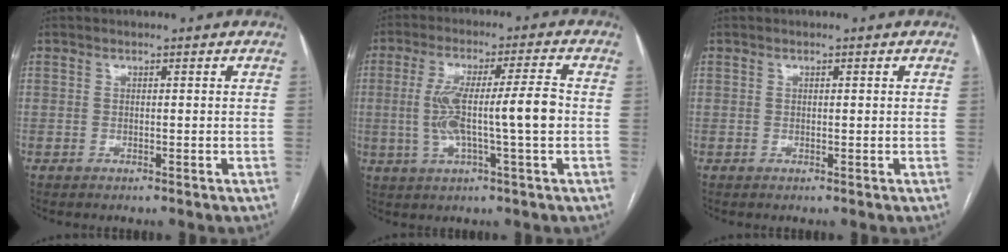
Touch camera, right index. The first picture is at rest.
{"total": 10.6, "force": [-0.6, 0.5, 10.6], "torque": [-0.198, 0.018, -0.010]}
{"total": 0.0}